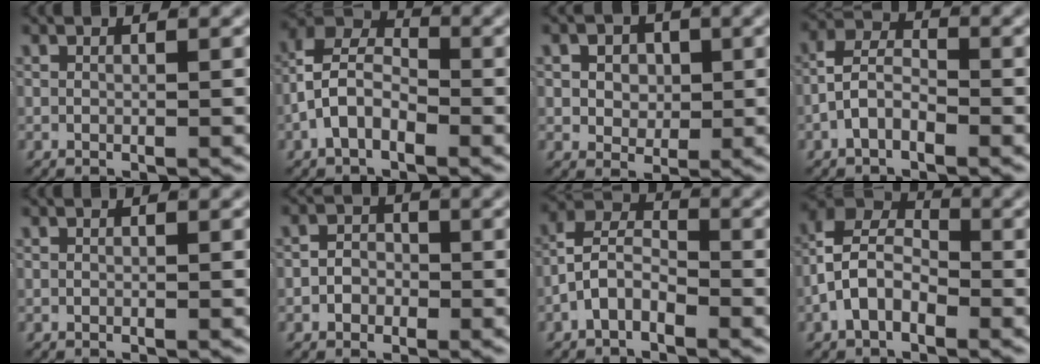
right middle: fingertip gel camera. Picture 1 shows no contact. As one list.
[{"total": 7.5, "force": [0.2, 5.7, 4.9], "torque": [-0.082, -0.002, -0.015]}, {"total": 3.7, "force": [0.0, 3.2, 1.8], "torque": [-0.027, -0.018, 0.006]}, {"total": 3.6, "force": [-1.3, 2.4, 2.3], "torque": [-0.034, -0.005, -0.031]}, {"total": 0.0}, {"total": 2.2, "force": [-1.0, 1.8, 0.8], "torque": [0.002, -0.002, -0.022]}, {"total": 4.5, "force": [-1.1, 3.3, 2.8], "torque": [-0.040, -0.004, -0.034]}, {"total": 8.4, "force": [0.4, 6.4, 5.3], "torque": [-0.093, 0.001, -0.013]}]